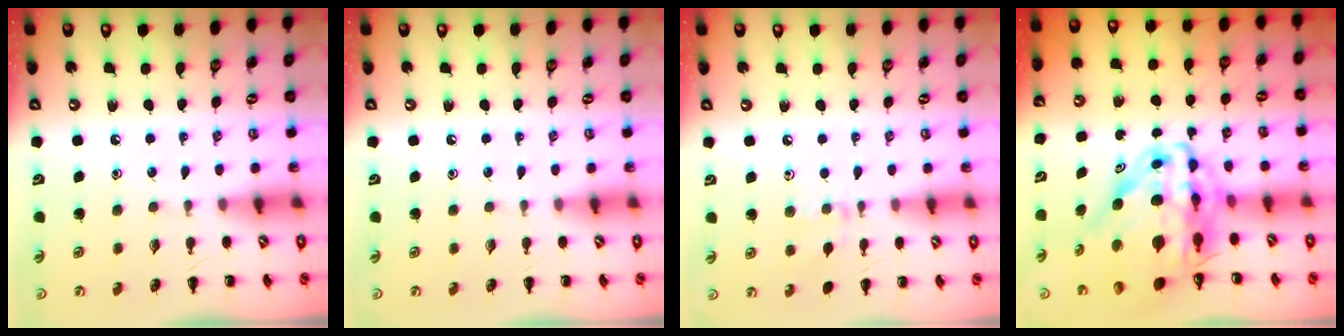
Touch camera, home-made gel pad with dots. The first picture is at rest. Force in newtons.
{"total": 0.0}
{"total": 6.9, "press": 6.6, "slide": 1.9}
{"total": 15.5, "press": 14.8, "slide": 4.6}